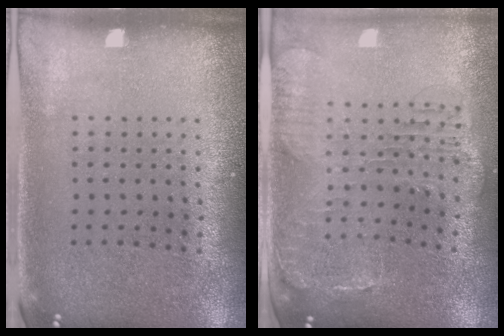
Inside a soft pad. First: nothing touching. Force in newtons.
{"total": 1.5, "press": 1.4, "slide": 0.4}